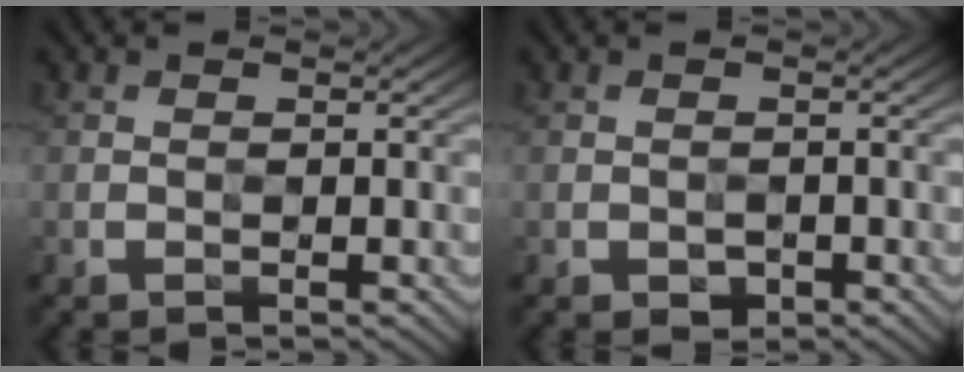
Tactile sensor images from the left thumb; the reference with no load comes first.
{"total": 1.2, "force": [-0.6, 0.8, 0.5], "torque": [-0.007, -0.003, -0.013]}